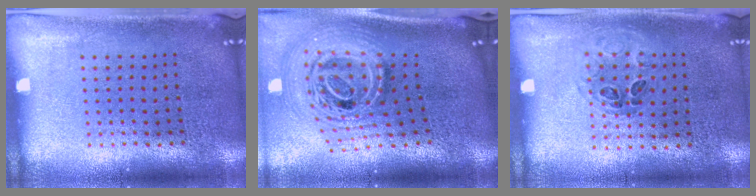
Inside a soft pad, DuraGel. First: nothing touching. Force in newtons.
{"total": 2.9, "press": 2.0, "slide": 2.2}
{"total": 1.0, "press": 0.6, "slide": 0.7}